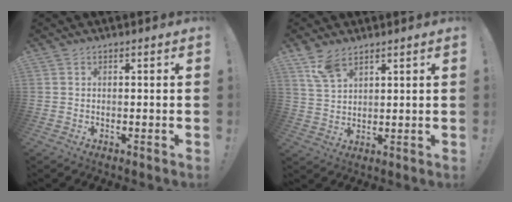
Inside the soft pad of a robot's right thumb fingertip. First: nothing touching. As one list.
[{"total": 6.8, "force": [4.9, 2.8, 3.8], "torque": [-0.076, -0.021, 0.094]}]